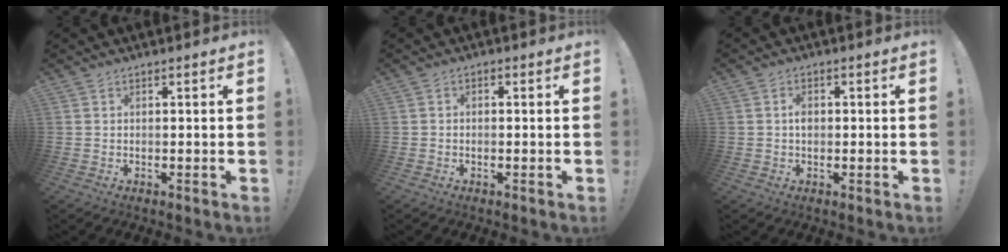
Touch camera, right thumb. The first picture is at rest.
{"total": 1.2, "force": [-0.9, 0.5, 0.5], "torque": [-0.006, 0.003, -0.017]}
{"total": 2.3, "force": [-0.2, 1.7, 1.6], "torque": [-0.013, 0.000, -0.008]}